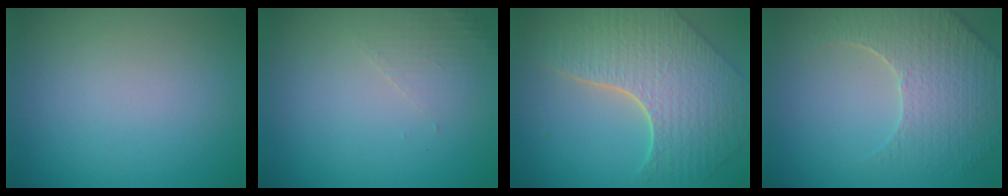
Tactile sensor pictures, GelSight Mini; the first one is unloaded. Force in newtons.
{"total": 1.6, "press": 1.6, "slide": 0.4}
{"total": 8.0, "press": 5.8, "slide": 5.5}
{"total": 4.5, "press": 4.3, "slide": 1.5}